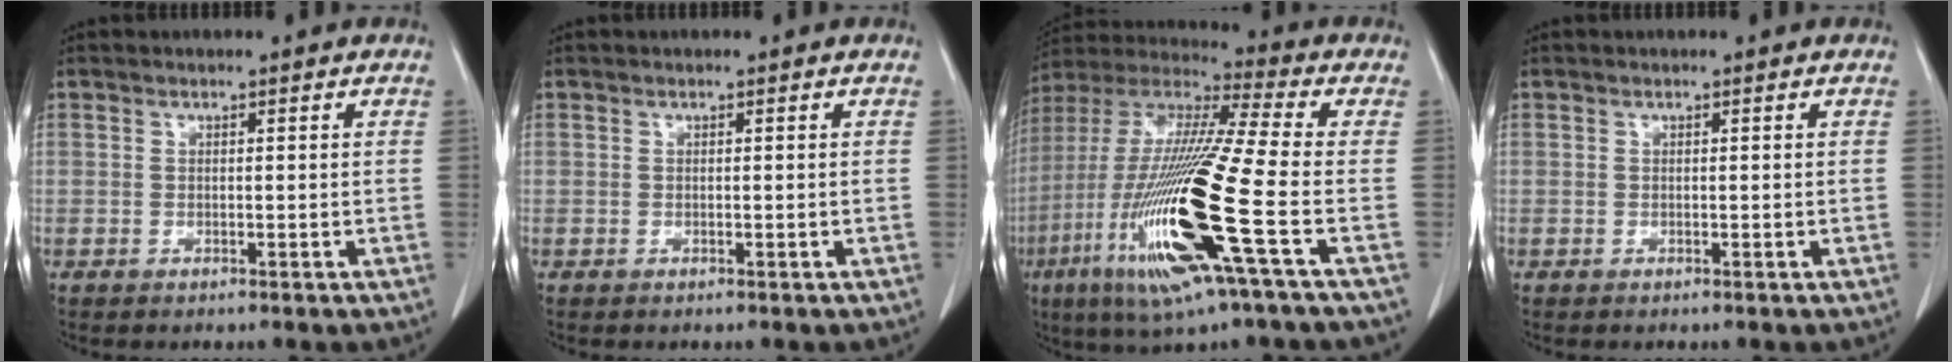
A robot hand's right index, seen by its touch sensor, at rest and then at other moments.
{"total": 0.0}
{"total": 22.4, "force": [-7.0, 0.6, 21.3], "torque": [-0.460, -0.036, -0.140]}
{"total": 0.0}